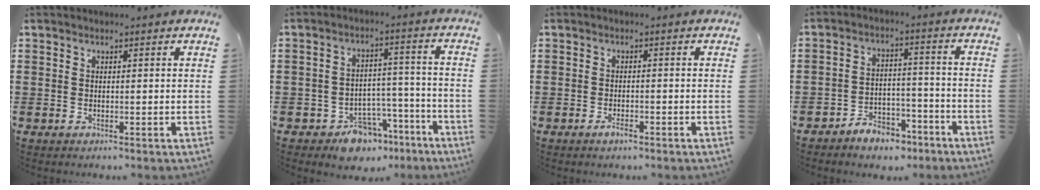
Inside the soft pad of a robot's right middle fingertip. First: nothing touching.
{"total": 7.2, "force": [-6.0, 3.5, 1.7], "torque": [-0.026, 0.034, -0.112]}
{"total": 1.6, "force": [-1.1, 0.5, 1.1], "torque": [-0.023, -0.003, -0.020]}
{"total": 5.0, "force": [-4.6, 1.8, 0.8], "torque": [-0.013, 0.016, -0.091]}